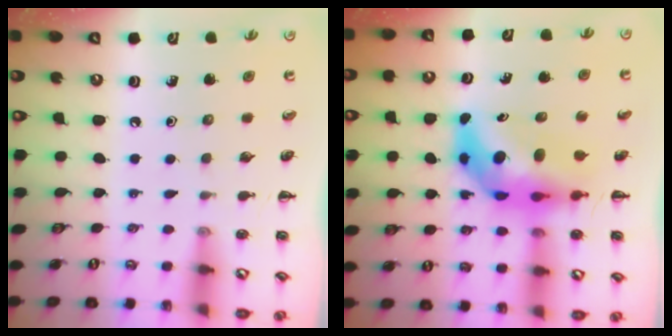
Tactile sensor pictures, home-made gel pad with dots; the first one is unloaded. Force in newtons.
{"total": 9.9, "press": 9.3, "slide": 3.3}